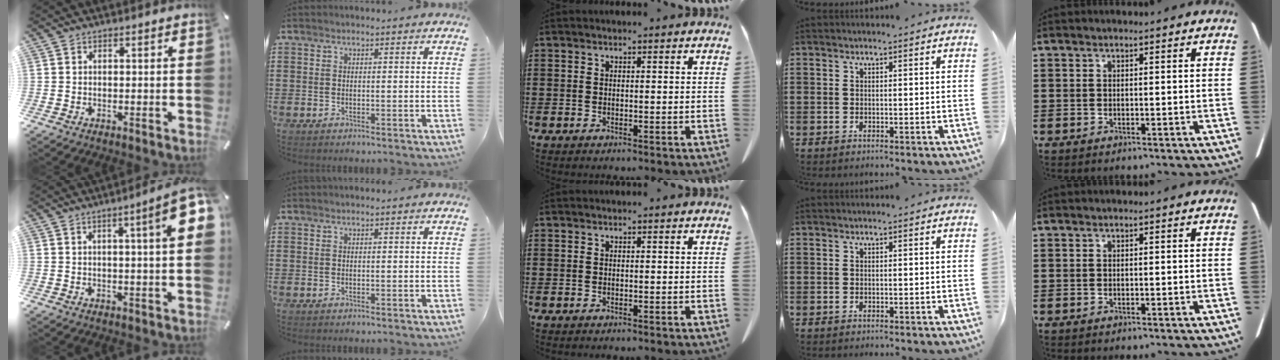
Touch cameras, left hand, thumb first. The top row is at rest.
{"thumb": {"total": 9.6, "force": [3.1, 1.0, 9.0], "torque": [-0.134, -0.013, 0.046]}}